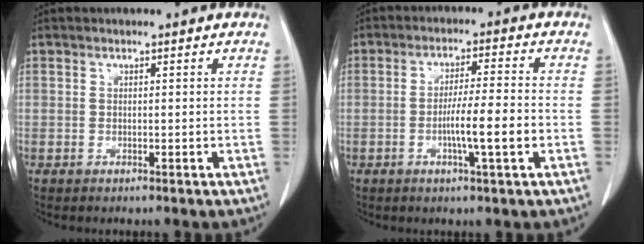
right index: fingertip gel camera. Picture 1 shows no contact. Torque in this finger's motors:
{"motor_torque": [0.82, -0.65, 0.32, 0.13]}